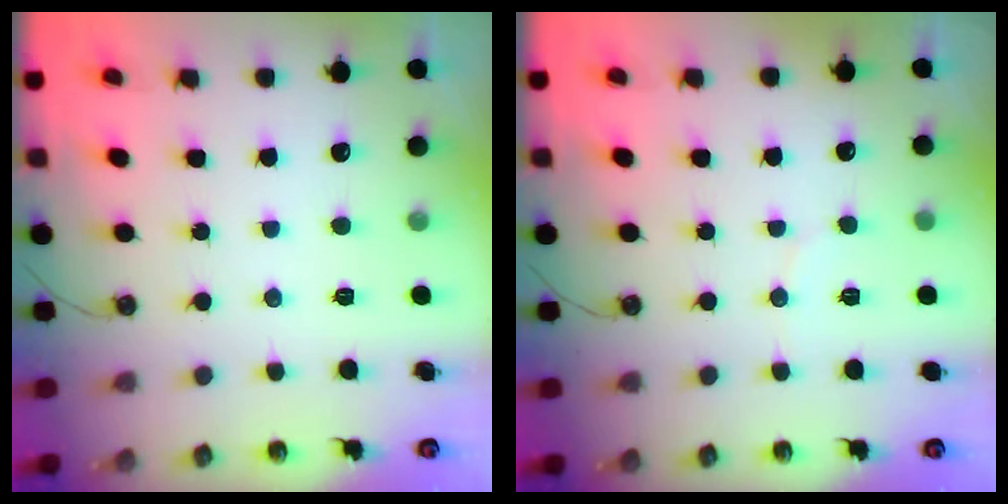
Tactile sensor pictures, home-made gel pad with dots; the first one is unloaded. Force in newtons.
{"total": 3.6, "press": 3.6, "slide": 0.5}